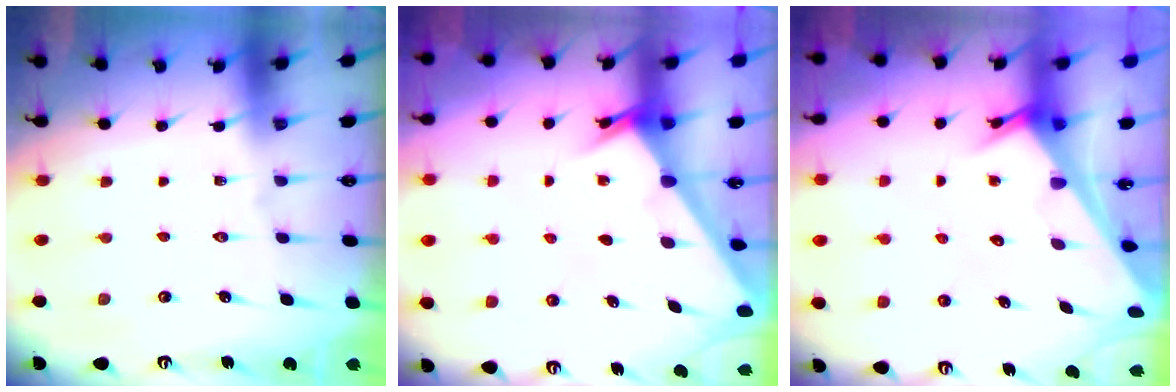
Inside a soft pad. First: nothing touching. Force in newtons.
{"total": 2.3, "press": 2.3, "slide": 0.3}
{"total": 3.3, "press": 3.3, "slide": 0.3}